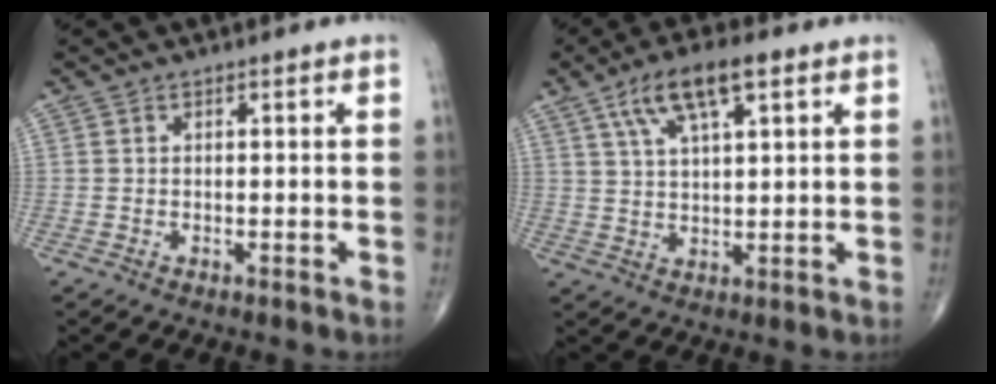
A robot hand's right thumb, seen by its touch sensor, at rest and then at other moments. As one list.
[{"total": 9.9, "force": [4.9, 3.3, 7.9], "torque": [-0.141, -0.003, 0.091]}]